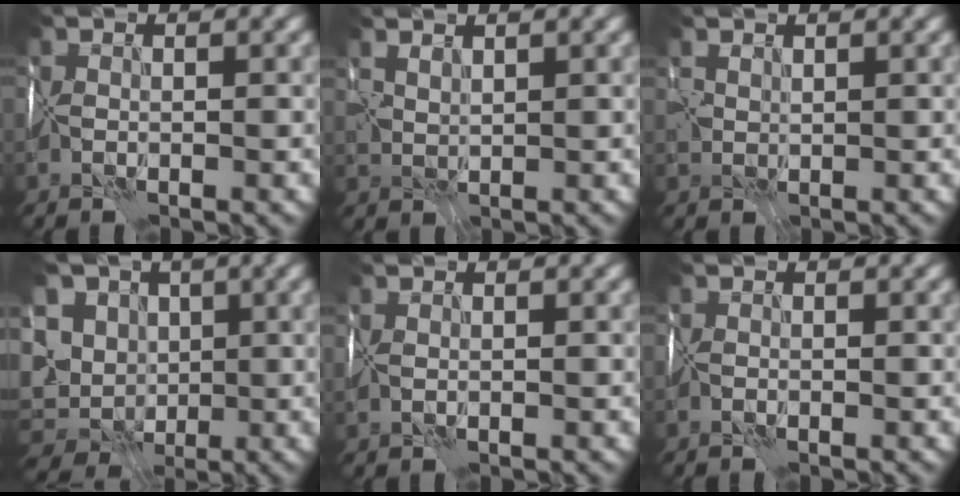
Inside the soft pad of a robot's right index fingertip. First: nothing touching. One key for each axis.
{"total": 1.7, "fx": 1.6, "fy": 0.4, "fz": 0.5, "tx": -0.013, "ty": 0.003, "tz": 0.040}
{"total": 1.3, "fx": 0.9, "fy": 0.8, "fz": 0.4, "tx": -0.009, "ty": 0.001, "tz": 0.023}
{"total": 12.1, "fx": 2.2, "fy": 9.8, "fz": 6.8, "tx": -0.123, "ty": 0.006, "tz": 0.034}
{"total": 0.8, "fx": 0.4, "fy": 0.5, "fz": 0.5, "tx": -0.010, "ty": 0.000, "tz": 0.012}
{"total": 0.0}